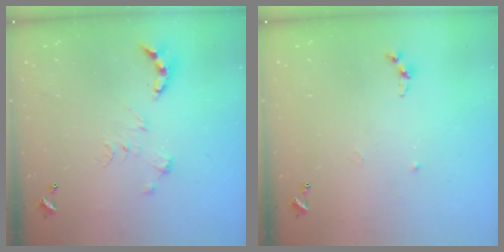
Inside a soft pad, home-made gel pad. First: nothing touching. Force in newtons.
{"total": 7.0, "press": 7.0, "slide": 0.7}